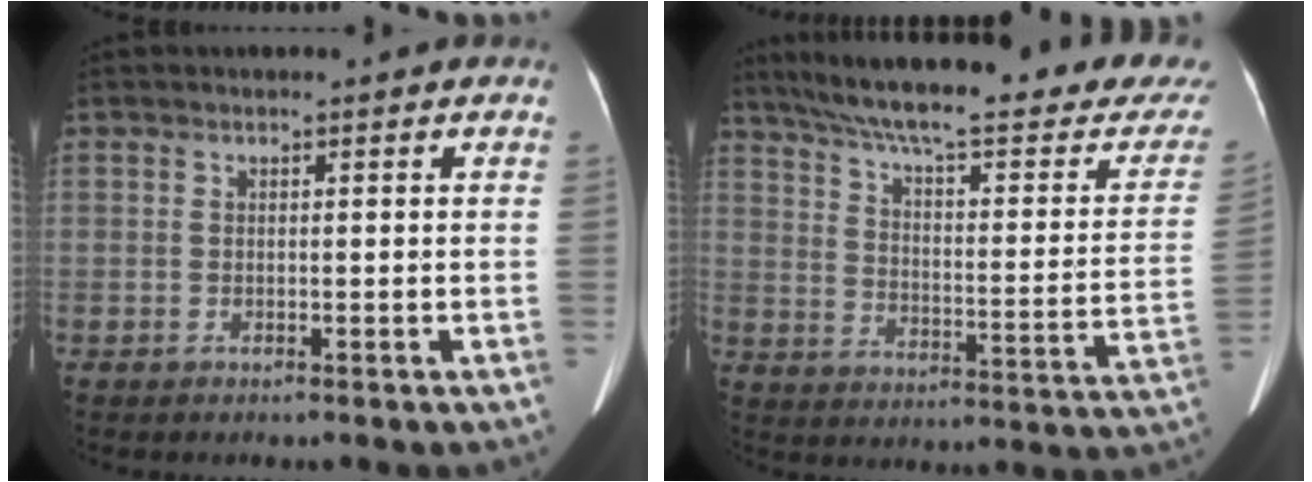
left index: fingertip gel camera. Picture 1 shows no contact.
{"total": 32.8, "force": [28.2, 4.4, 16.2], "torque": [-0.256, -0.064, 0.360]}